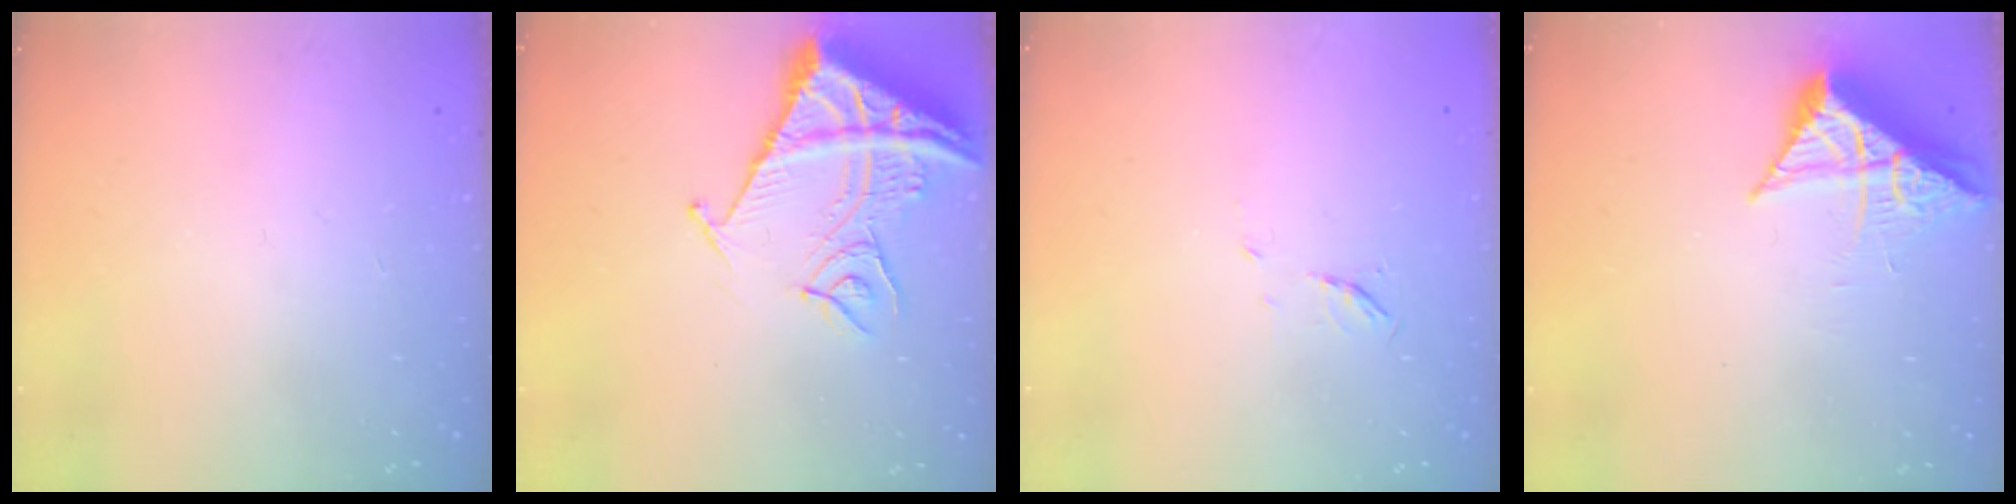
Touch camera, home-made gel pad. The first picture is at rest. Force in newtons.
{"total": 14.1, "press": 14.0, "slide": 1.6}
{"total": 4.0, "press": 4.0, "slide": 0.6}
{"total": 8.9, "press": 8.9, "slide": 0.9}